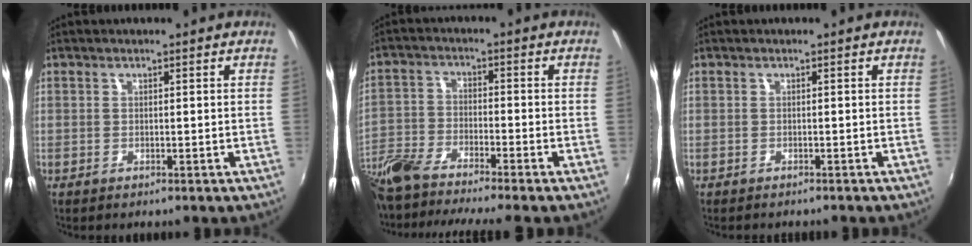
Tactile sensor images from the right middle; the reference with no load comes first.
{"total": 13.6, "force": [-11.8, 1.3, 6.7], "torque": [-0.163, -0.034, -0.224]}
{"total": 1.5, "force": [-1.4, 0.2, 0.5], "torque": [-0.014, -0.007, -0.019]}